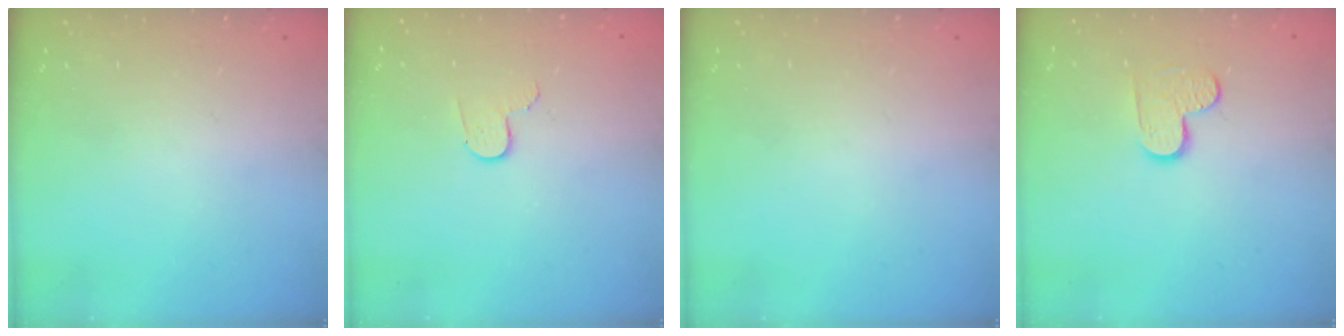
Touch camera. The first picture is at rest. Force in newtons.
{"total": 3.4, "press": 3.4, "slide": 0.3}
{"total": 0.0}
{"total": 5.9, "press": 5.9, "slide": 0.3}